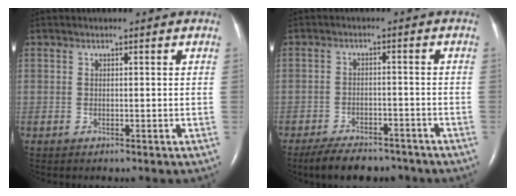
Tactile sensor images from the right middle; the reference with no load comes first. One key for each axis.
{"total": 8.7, "fx": -7.2, "fy": 3.3, "fz": 3.4, "tx": -0.050, "ty": -0.004, "tz": -0.109}